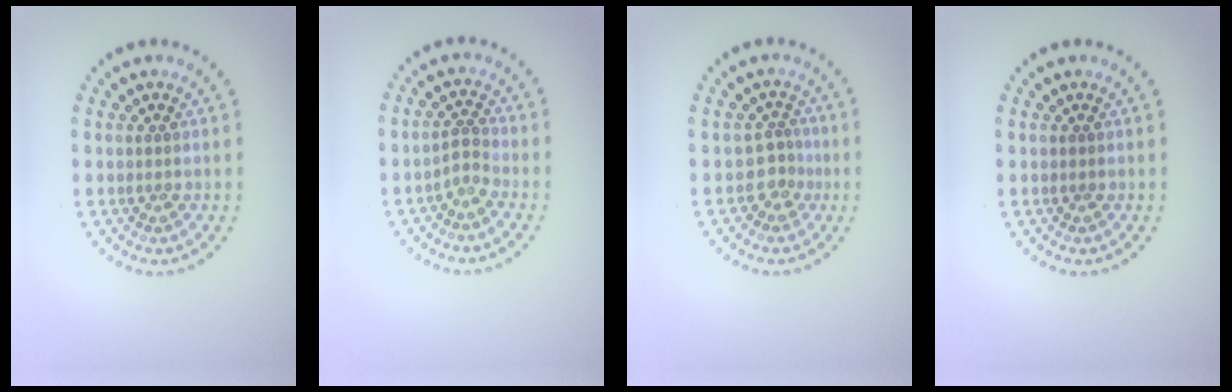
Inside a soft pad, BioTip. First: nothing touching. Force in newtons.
{"total": 1.4, "press": 1.0, "slide": 1.1}
{"total": 1.7, "press": 1.2, "slide": 1.3}
{"total": 0.0}